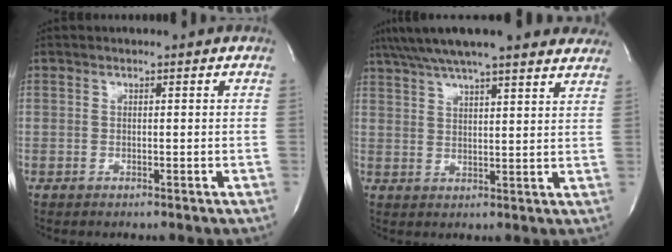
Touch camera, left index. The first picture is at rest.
{"total": 21.2, "force": [17.7, 3.5, 11.2], "torque": [-0.187, 0.049, 0.237]}